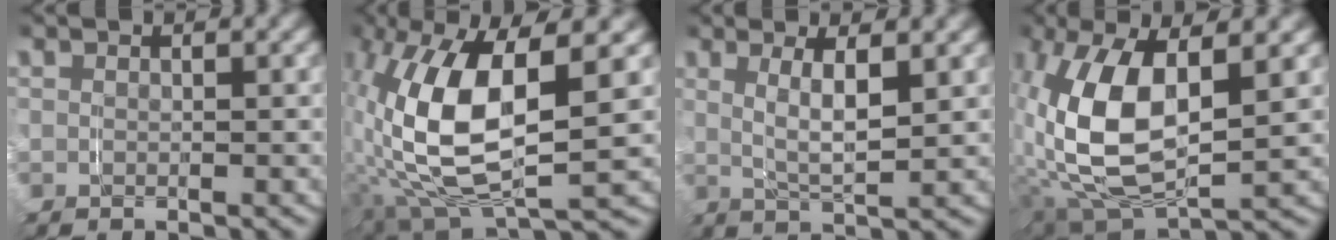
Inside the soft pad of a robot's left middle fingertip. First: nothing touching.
{"total": 12.4, "force": [-0.5, 5.7, 11.0], "torque": [-0.242, -0.023, 0.011]}
{"total": 3.6, "force": [0.7, 0.7, 3.5], "torque": [-0.060, 0.000, 0.013]}
{"total": 10.4, "force": [-0.4, 5.7, 8.7], "torque": [-0.217, -0.025, 0.014]}